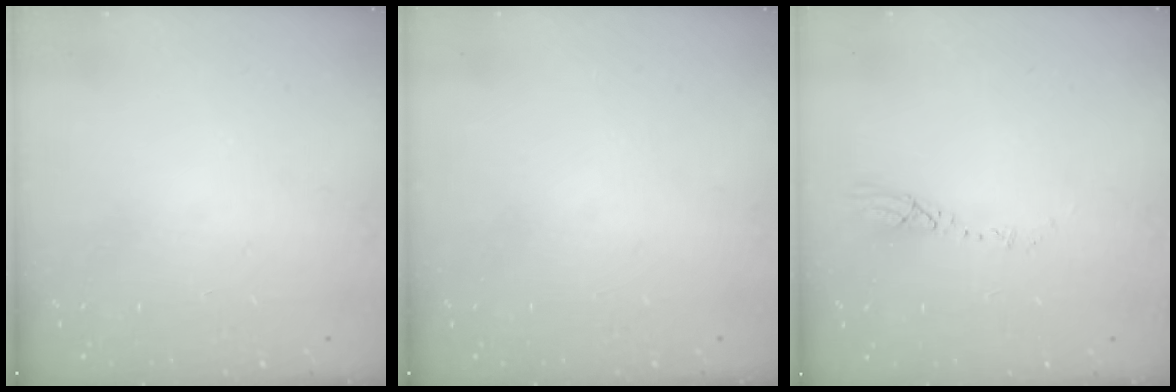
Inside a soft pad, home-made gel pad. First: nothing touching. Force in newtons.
{"total": 0.0}
{"total": 5.2, "press": 5.2, "slide": 0.4}